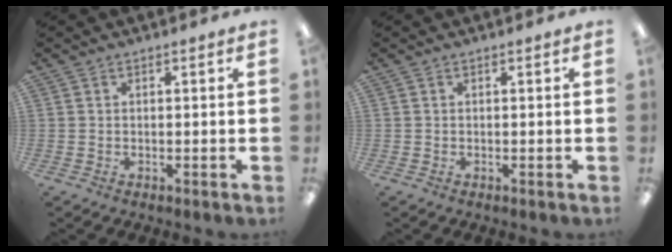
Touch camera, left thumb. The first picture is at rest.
{"total": 0.0}